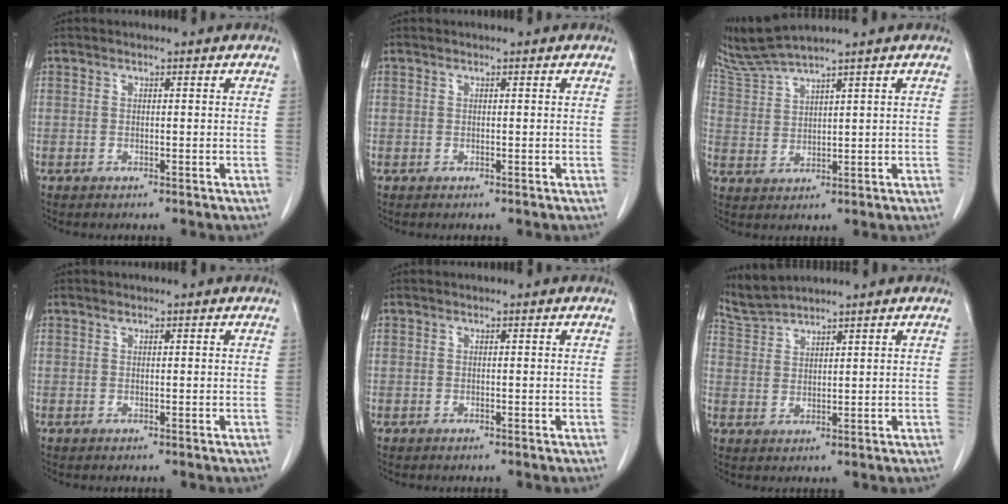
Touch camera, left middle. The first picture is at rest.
{"total": 0.0}
{"total": 5.4, "force": [5.0, -1.5, 1.5], "torque": [-0.047, -0.003, 0.111]}
{"total": 0.0}
{"total": 0.0}
{"total": 3.9, "force": [3.8, -0.8, -0.2], "torque": [-0.007, 0.005, 0.085]}